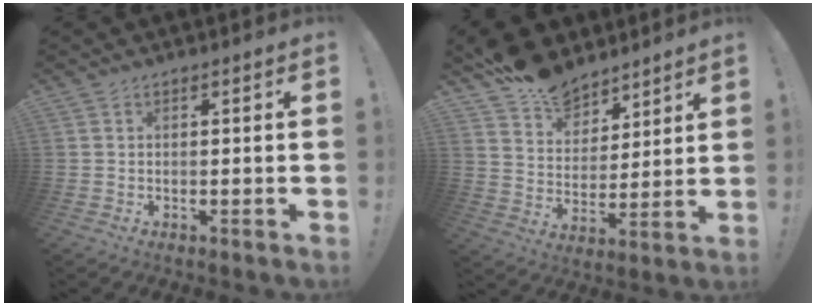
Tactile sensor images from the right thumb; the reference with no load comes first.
{"total": 12.6, "force": [10.0, 7.1, 2.8], "torque": [-0.059, -0.079, 0.193]}